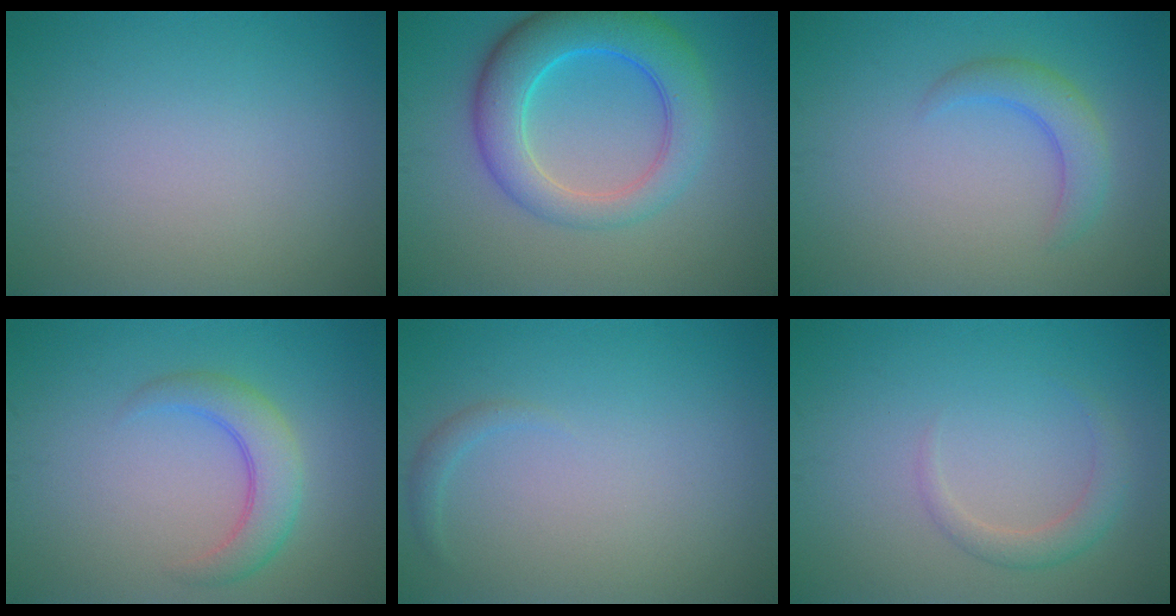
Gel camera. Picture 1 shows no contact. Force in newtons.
{"total": 7.0, "press": 7.0, "slide": 0.2}
{"total": 2.7, "press": 2.7, "slide": 0.1}
{"total": 3.6, "press": 3.6, "slide": 0.2}
{"total": 0.8, "press": 0.8, "slide": 0.1}
{"total": 1.9, "press": 1.9, "slide": 0.2}